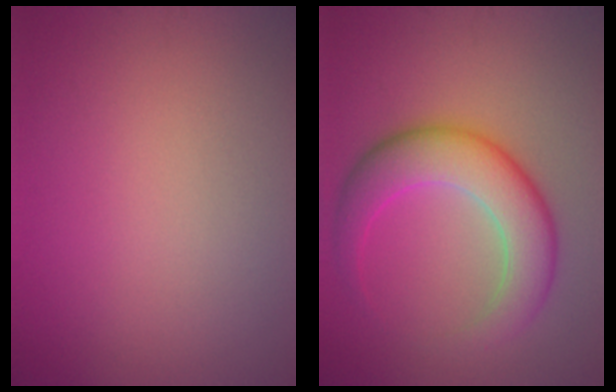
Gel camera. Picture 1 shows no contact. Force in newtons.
{"total": 6.7, "press": 6.7, "slide": 0.0}